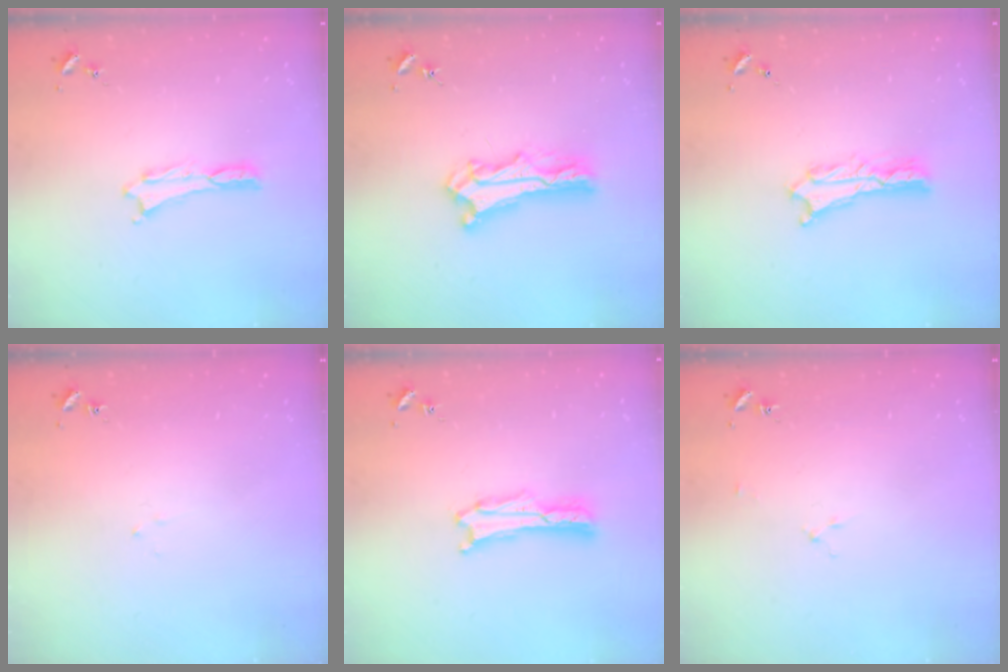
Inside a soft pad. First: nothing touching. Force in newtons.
{"total": 7.4, "press": 7.3, "slide": 0.6}
{"total": 2.4, "press": 2.4, "slide": 0.2}
{"total": 1.8, "press": 1.8, "slide": 0.1}
{"total": 1.4, "press": 1.4, "slide": 0.0}
{"total": 1.6, "press": 1.6, "slide": 0.2}